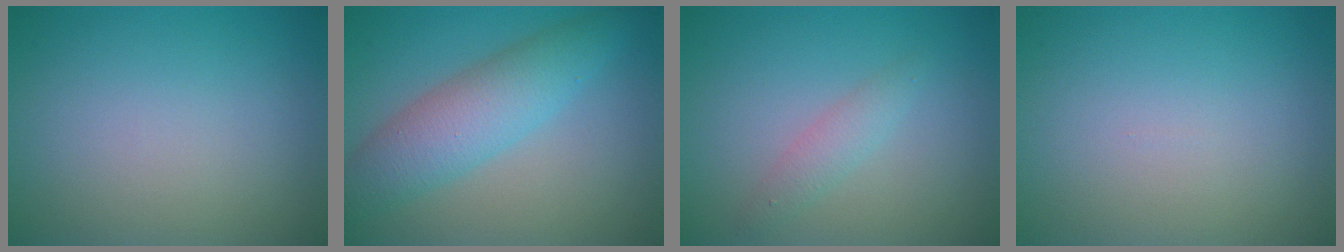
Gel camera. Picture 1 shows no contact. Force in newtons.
{"total": 5.3, "press": 5.3, "slide": 0.1}
{"total": 1.6, "press": 1.6, "slide": 0.0}
{"total": 0.0}